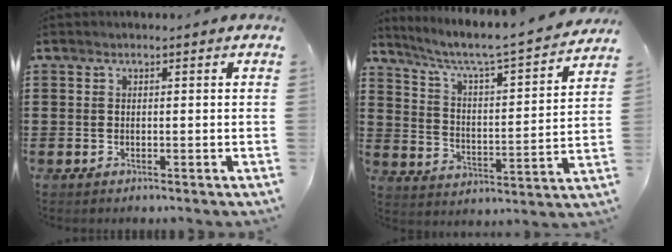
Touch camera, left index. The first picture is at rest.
{"total": 5.4, "force": [4.6, 0.2, 2.8], "torque": [-0.077, -0.041, 0.068]}